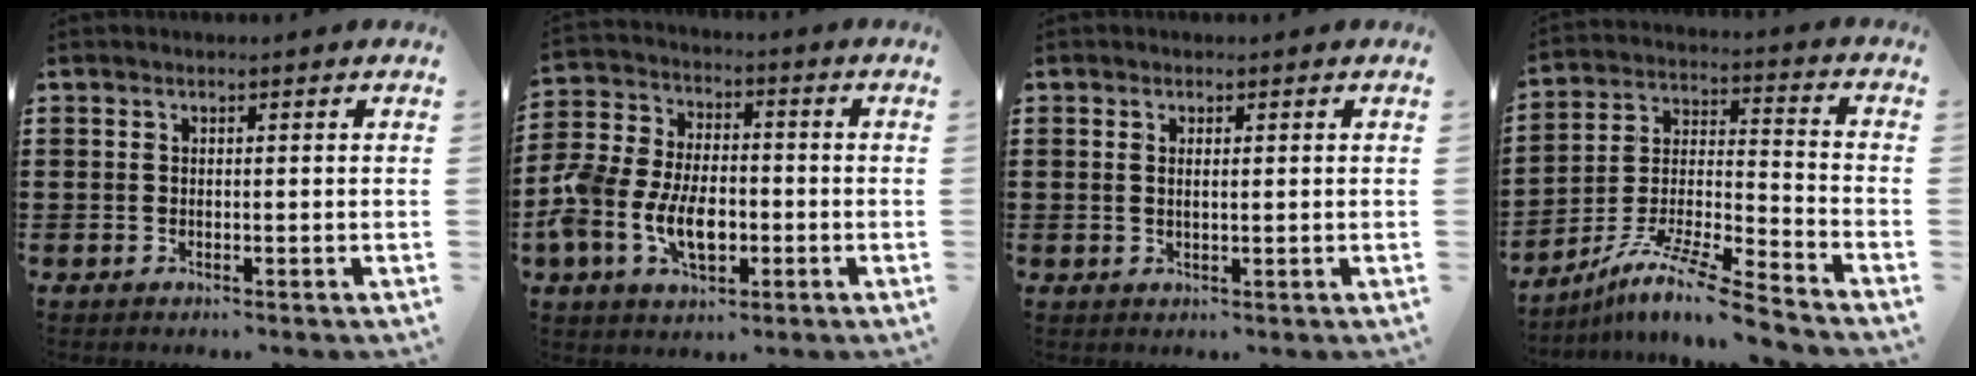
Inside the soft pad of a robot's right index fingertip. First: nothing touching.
{"total": 9.5, "force": [-3.1, 6.0, 6.7], "torque": [-0.172, -0.001, -0.064]}
{"total": 1.1, "force": [0.3, 0.4, 0.9], "torque": [-0.019, 0.003, 0.006]}
{"total": 10.5, "force": [-8.8, 0.8, 5.8], "torque": [-0.112, 0.011, -0.178]}